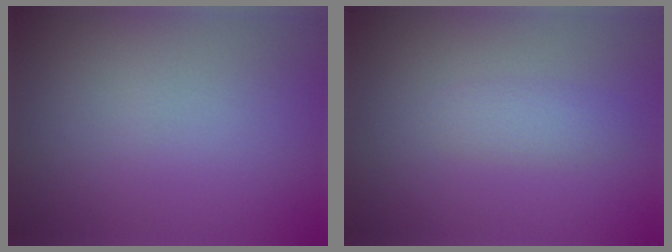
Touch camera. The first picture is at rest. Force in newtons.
{"total": 1.6, "press": 1.6, "slide": 0.1}